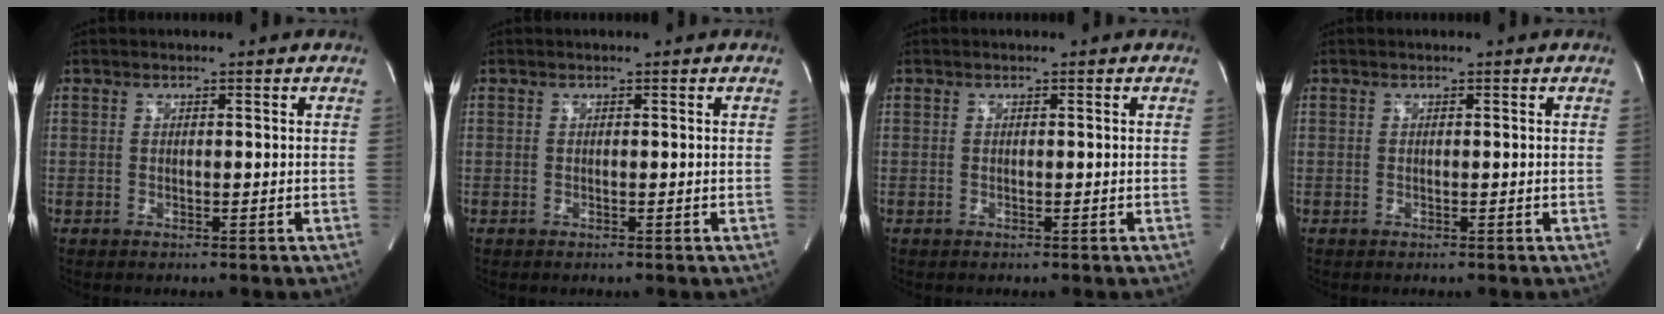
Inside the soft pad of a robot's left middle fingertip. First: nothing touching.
{"total": 0.0}
{"total": 0.0}
{"total": 0.0}